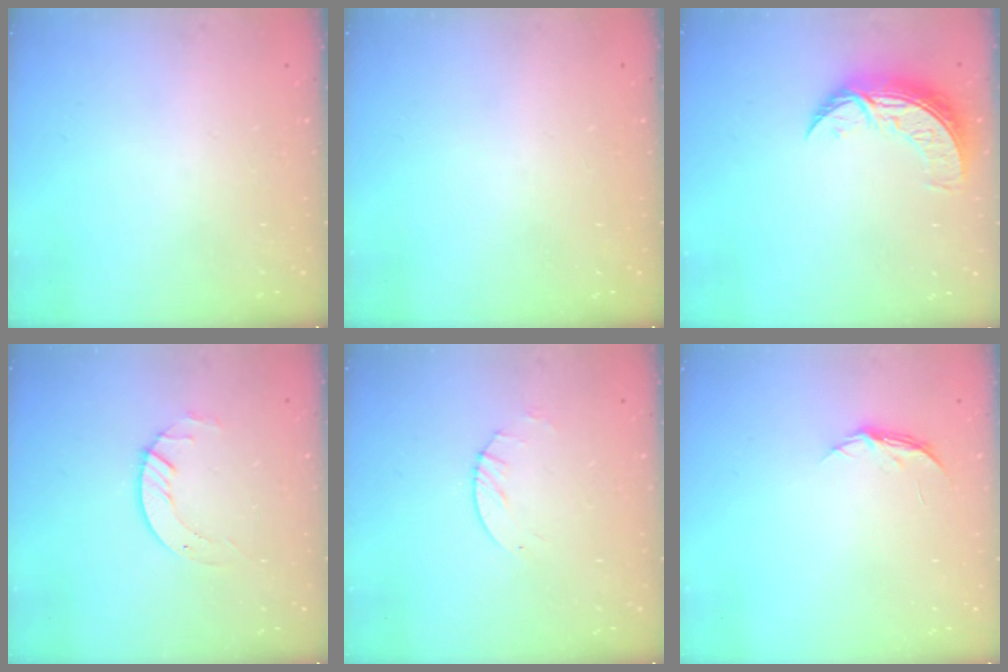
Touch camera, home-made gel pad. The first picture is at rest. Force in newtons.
{"total": 0.0}
{"total": 9.1, "press": 9.0, "slide": 0.8}
{"total": 3.6, "press": 3.6, "slide": 0.4}
{"total": 2.6, "press": 2.5, "slide": 0.4}
{"total": 4.5, "press": 4.5, "slide": 0.5}